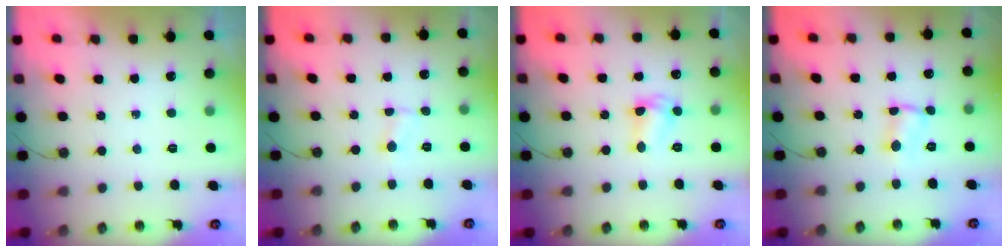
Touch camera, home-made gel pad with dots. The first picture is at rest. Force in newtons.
{"total": 1.1, "press": 1.0, "slide": 0.3}
{"total": 6.2, "press": 6.2, "slide": 0.5}
{"total": 1.5, "press": 1.5, "slide": 0.2}